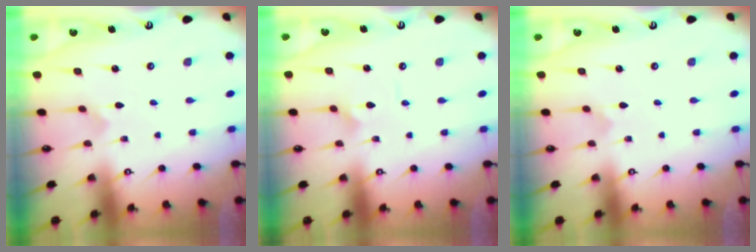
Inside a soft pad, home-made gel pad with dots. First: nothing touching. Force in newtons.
{"total": 2.9, "press": 2.9, "slide": 0.1}
{"total": 0.0}